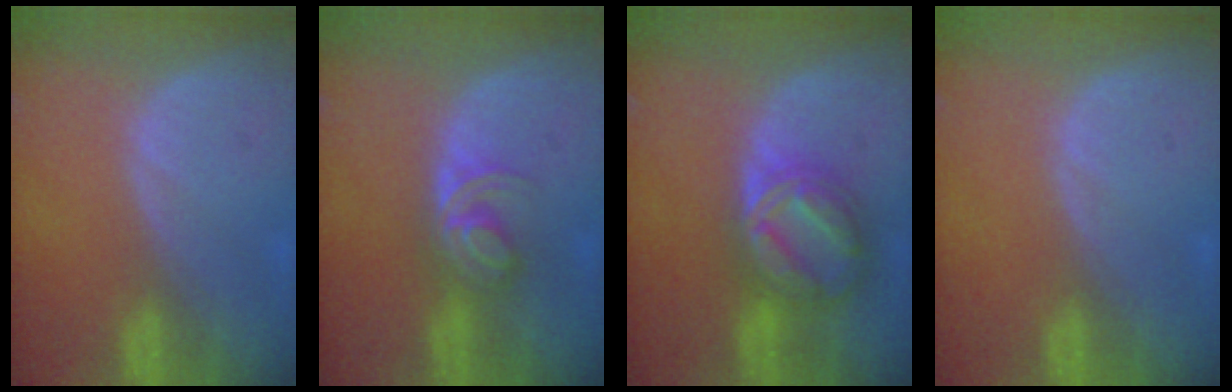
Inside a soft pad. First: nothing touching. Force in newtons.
{"total": 5.7, "press": 4.7, "slide": 3.3}
{"total": 8.0, "press": 8.0, "slide": 0.6}
{"total": 0.0}